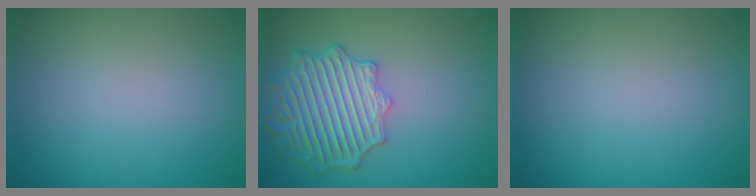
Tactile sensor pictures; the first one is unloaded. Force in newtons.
{"total": 6.1, "press": 5.4, "slide": 2.9}
{"total": 0.0}